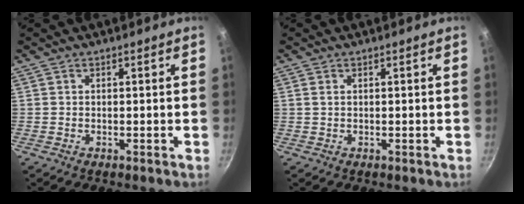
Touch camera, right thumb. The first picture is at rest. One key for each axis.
{"total": 1.0, "fx": 0.2, "fy": 0.7, "fz": 0.7, "tx": -0.015, "ty": 0.002, "tz": 0.003}